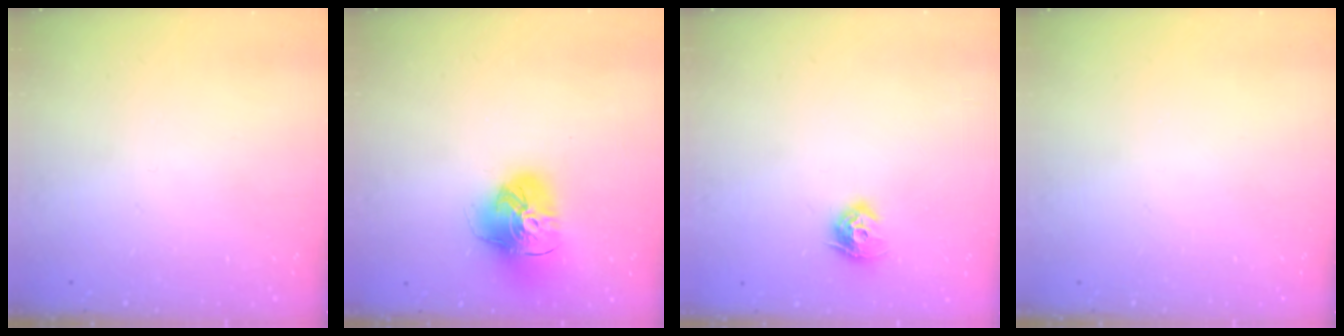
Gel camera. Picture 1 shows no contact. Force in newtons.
{"total": 15.6, "press": 15.5, "slide": 1.7}
{"total": 7.8, "press": 7.8, "slide": 0.4}
{"total": 0.0}